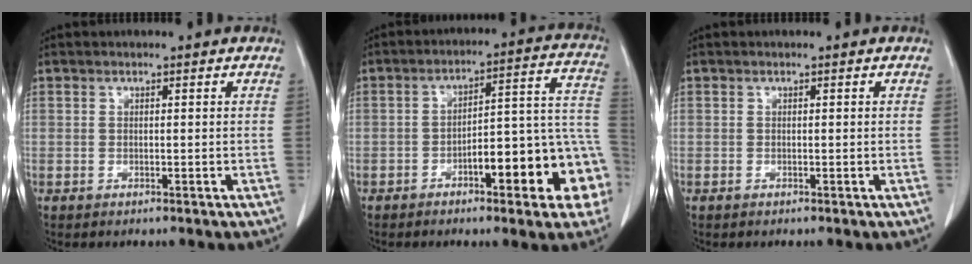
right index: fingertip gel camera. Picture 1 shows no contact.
{"total": 15.6, "force": [-5.8, 3.8, 13.9], "torque": [-0.128, 0.052, -0.070]}
{"total": 0.0}